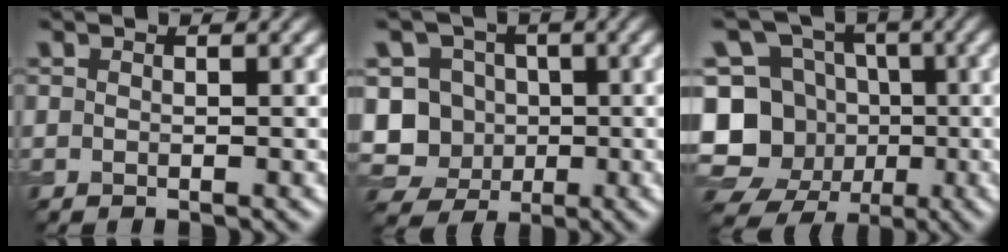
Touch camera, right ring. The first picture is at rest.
{"total": 9.0, "force": [-0.8, 8.5, 2.9], "torque": [-0.061, 0.014, -0.046]}
{"total": 13.3, "force": [-3.3, 12.1, 4.6], "torque": [-0.116, 0.006, -0.066]}